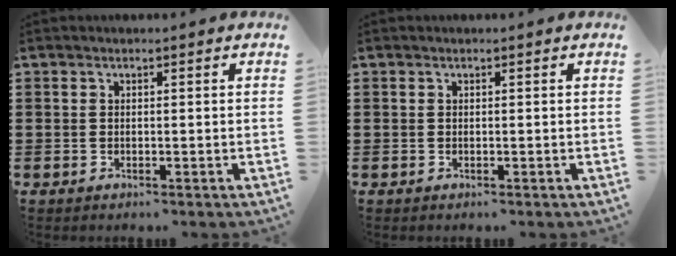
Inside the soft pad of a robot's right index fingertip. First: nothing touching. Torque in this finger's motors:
{"motor_torque": [1.08, 1.06, -0.02, -0.01]}